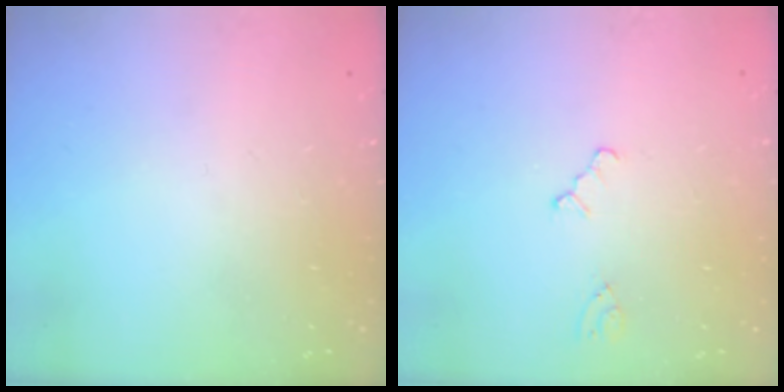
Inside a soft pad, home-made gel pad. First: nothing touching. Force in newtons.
{"total": 0.5, "press": 0.5, "slide": 0.2}